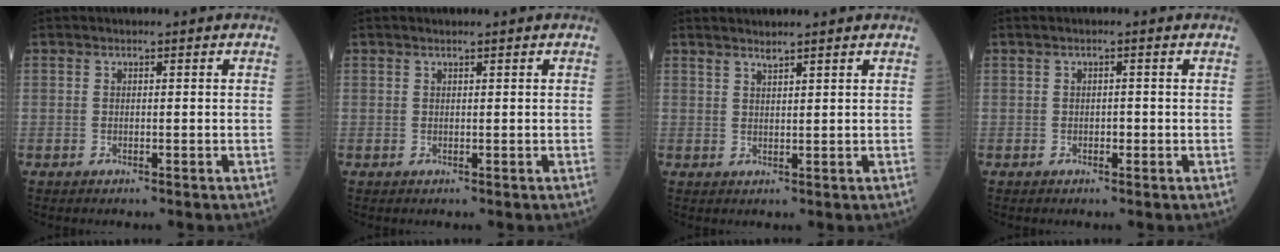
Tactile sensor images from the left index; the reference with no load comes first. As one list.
[{"total": 0.7, "force": [0.5, -0.1, 0.3], "torque": [-0.009, 0.002, 0.013]}, {"total": 2.6, "force": [2.3, -0.3, 1.1], "torque": [-0.015, 0.013, 0.043]}, {"total": 1.0, "force": [-0.1, 0.4, 0.9], "torque": [-0.012, 0.002, -0.003]}]